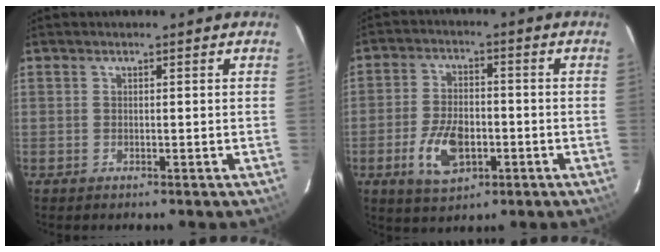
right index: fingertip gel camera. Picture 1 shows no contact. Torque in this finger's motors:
{"motor_torque": [0.03, -0.11, 0.16, 0.04]}